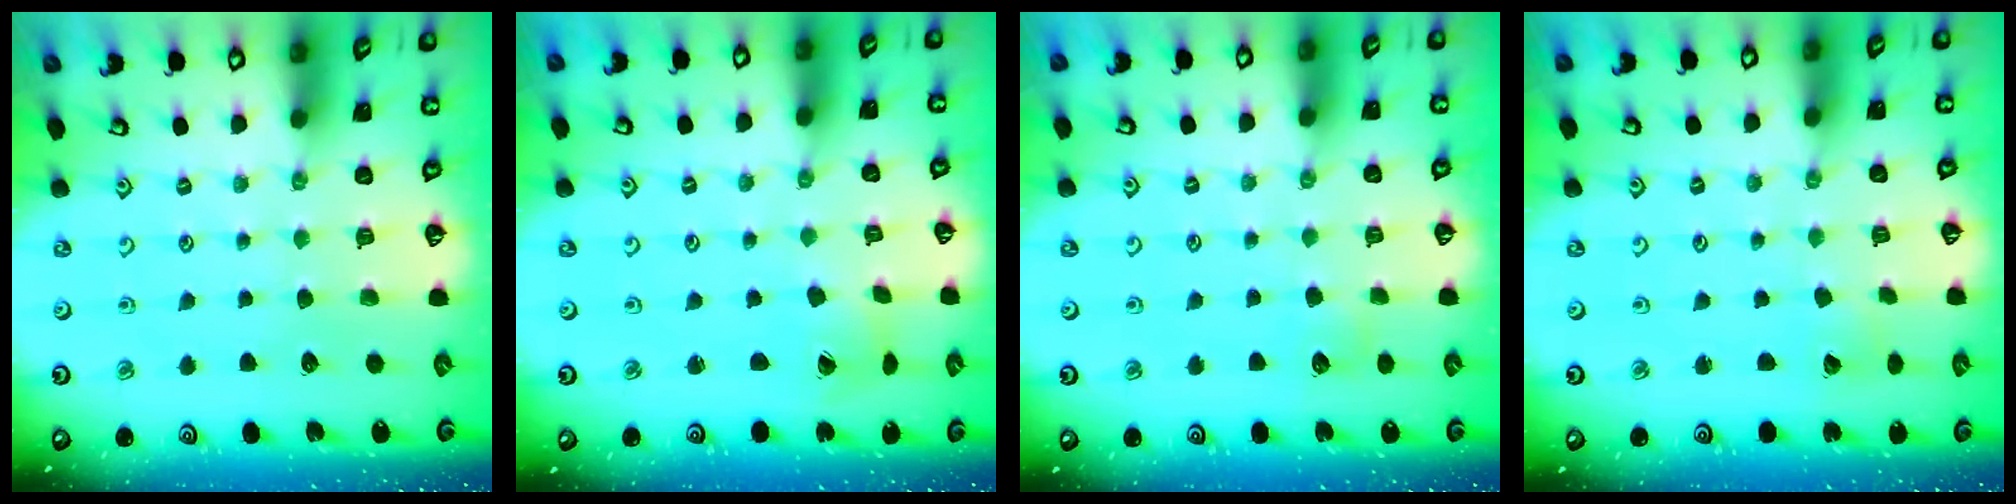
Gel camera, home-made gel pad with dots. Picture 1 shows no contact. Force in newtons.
{"total": 2.2, "press": 2.2, "slide": 0.4}
{"total": 4.5, "press": 4.5, "slide": 0.6}
{"total": 2.4, "press": 2.4, "slide": 0.2}